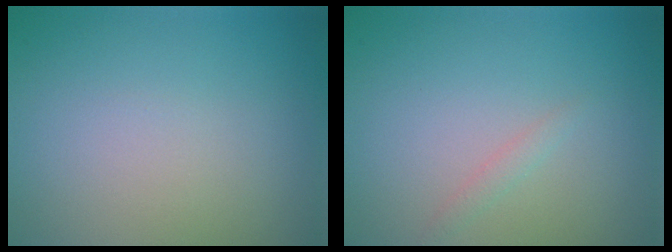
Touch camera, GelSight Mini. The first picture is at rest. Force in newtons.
{"total": 0.7, "press": 0.7, "slide": 0.0}